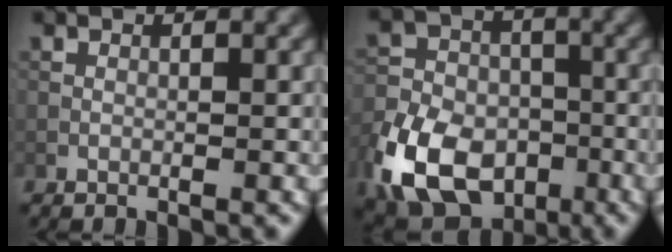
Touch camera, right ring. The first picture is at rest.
{"total": 11.6, "force": [-5.5, 7.9, 6.5], "torque": [-0.137, -0.025, -0.108]}